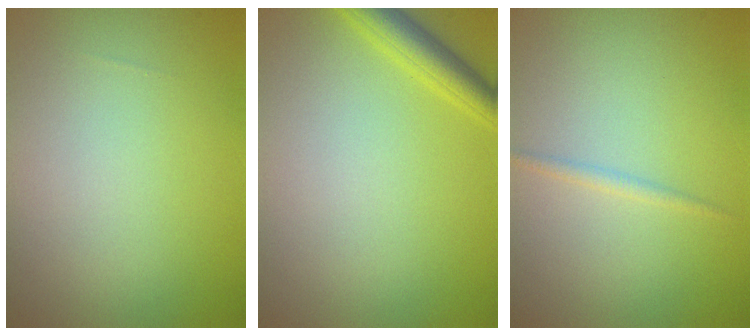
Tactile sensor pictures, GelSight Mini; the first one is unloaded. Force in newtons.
{"total": 2.8, "press": 2.8, "slide": 0.1}
{"total": 0.9, "press": 0.9, "slide": 0.1}